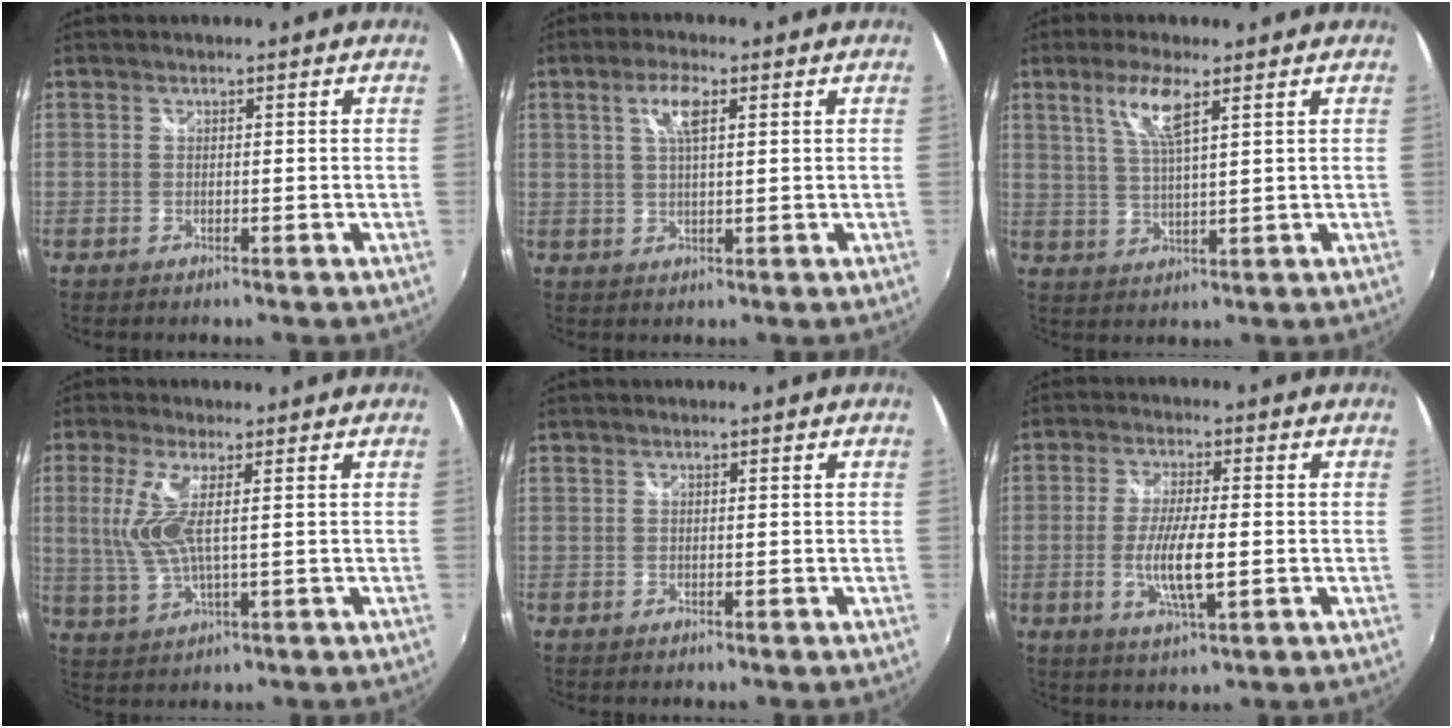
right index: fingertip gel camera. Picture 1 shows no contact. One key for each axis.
{"total": 4.9, "fx": 1.9, "fy": 1.5, "fz": 4.2, "tx": -0.079, "ty": 0.007, "tz": 0.035}
{"total": 6.4, "fx": 3.3, "fy": 0.8, "fz": 5.5, "tx": -0.111, "ty": -0.001, "tz": 0.068}
{"total": 7.6, "fx": 1.4, "fy": 1.7, "fz": 7.3, "tx": -0.163, "ty": -0.003, "tz": 0.035}
{"total": 0.0}
{"total": 9.9, "fx": -1.9, "fy": 2.0, "fz": 9.5, "tx": -0.184, "ty": -0.011, "tz": -0.034}